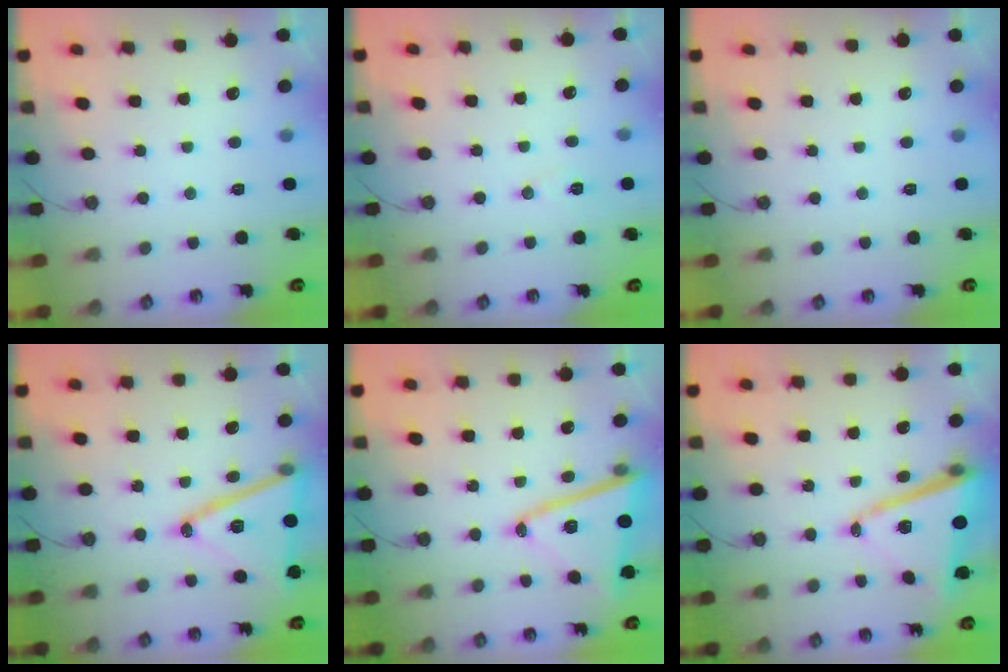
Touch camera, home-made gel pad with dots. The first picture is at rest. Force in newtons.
{"total": 7.0, "press": 5.3, "slide": 4.5}
{"total": 0.0}
{"total": 19.6, "press": 19.3, "slide": 3.4}
{"total": 16.2, "press": 16.1, "slide": 1.8}
{"total": 12.7, "press": 12.4, "slide": 2.9}